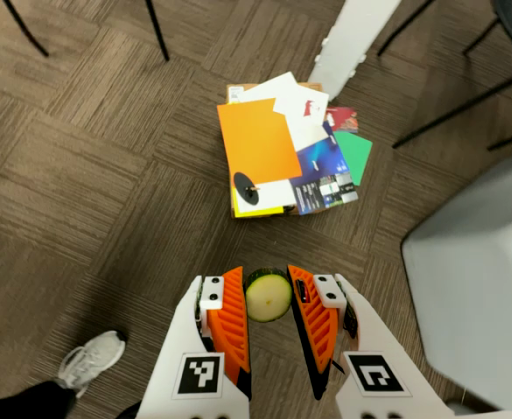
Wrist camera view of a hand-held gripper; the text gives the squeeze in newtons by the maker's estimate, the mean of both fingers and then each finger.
{"total": 10.6, "left": 11.5, "right": 9.7}